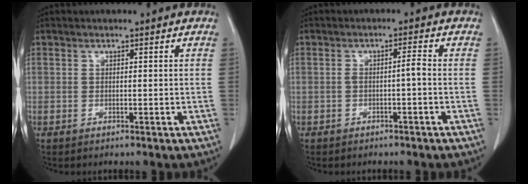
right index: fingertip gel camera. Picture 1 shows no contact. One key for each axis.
{"total": 1.8, "fx": -0.6, "fy": 0.0, "fz": 1.7, "tx": -0.026, "ty": 0.003, "tz": -0.012}